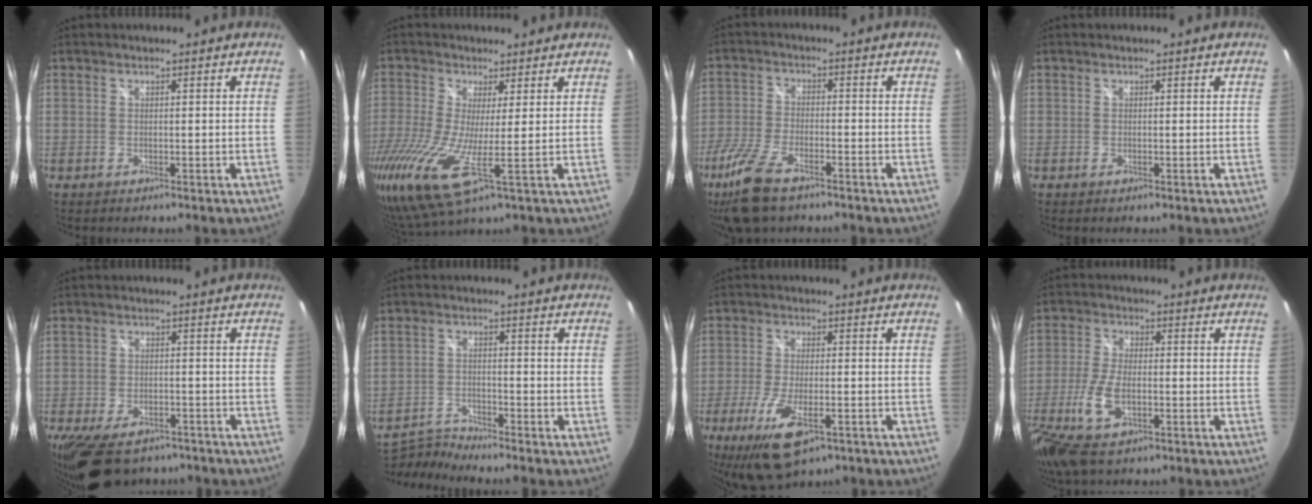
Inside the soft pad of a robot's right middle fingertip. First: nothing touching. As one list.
[{"total": 13.1, "force": [-2.7, 3.2, 12.4], "torque": [-0.270, -0.040, -0.055]}, {"total": 11.0, "force": [-7.4, 4.1, 7.0], "torque": [-0.171, -0.024, -0.149]}, {"total": 0.0}, {"total": 14.0, "force": [-9.8, 7.0, 7.1], "torque": [-0.163, -0.020, -0.154]}, {"total": 5.3, "force": [-5.3, -0.4, -0.1], "torque": [-0.018, 0.009, -0.112]}, {"total": 12.4, "force": [-6.5, 4.4, 9.6], "torque": [-0.208, -0.043, -0.113]}, {"total": 12.1, "force": [-4.9, 5.6, 9.6], "torque": [-0.209, -0.019, -0.093]}]